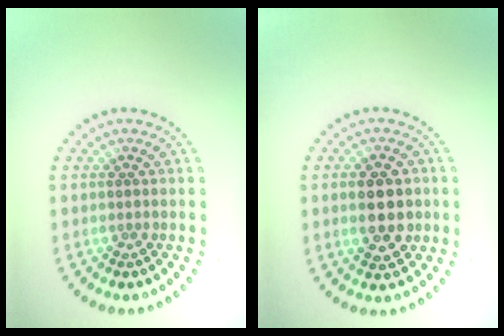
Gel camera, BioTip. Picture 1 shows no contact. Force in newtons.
{"total": 4.5, "press": 4.5, "slide": 0.4}